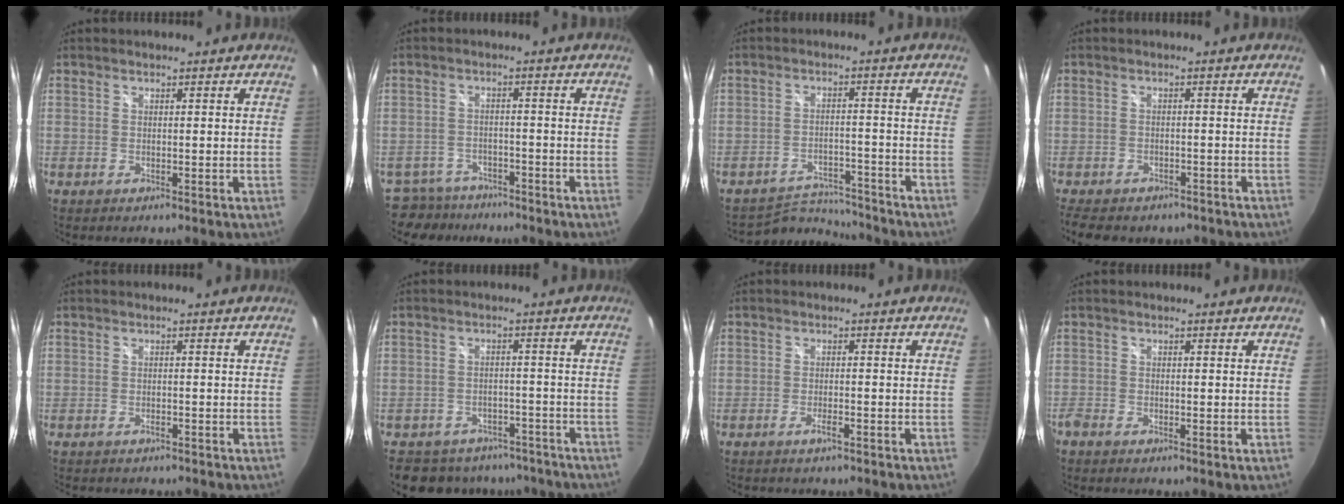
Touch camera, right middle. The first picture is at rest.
{"total": 8.6, "force": [-7.3, 4.2, 1.4], "torque": [-0.052, 0.002, -0.115]}
{"total": 8.5, "force": [-8.4, 1.2, 0.3], "torque": [-0.024, 0.011, -0.128]}
{"total": 8.9, "force": [-7.1, 3.8, 3.7], "torque": [-0.088, -0.020, -0.101]}
{"total": 3.2, "force": [-2.8, 1.0, 1.0], "torque": [-0.029, -0.009, -0.041]}
{"total": 15.0, "force": [-12.5, 7.2, 4.2], "torque": [-0.098, 0.019, -0.157]}
{"total": 2.0, "force": [-1.7, 0.3, 1.0], "torque": [-0.026, 0.002, -0.030]}
{"total": 1.5, "force": [-1.3, 0.4, 0.4], "torque": [-0.014, -0.004, -0.029]}